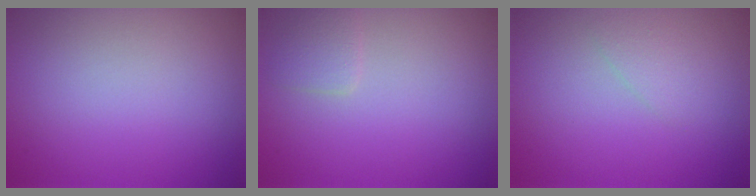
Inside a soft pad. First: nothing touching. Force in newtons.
{"total": 1.3, "press": 1.3, "slide": 0.0}
{"total": 1.0, "press": 1.0, "slide": 0.0}